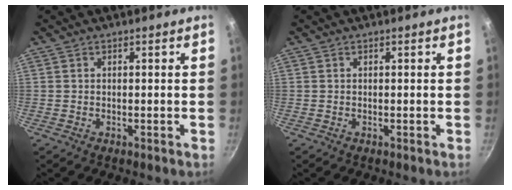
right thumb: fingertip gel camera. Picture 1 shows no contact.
{"total": 0.0}